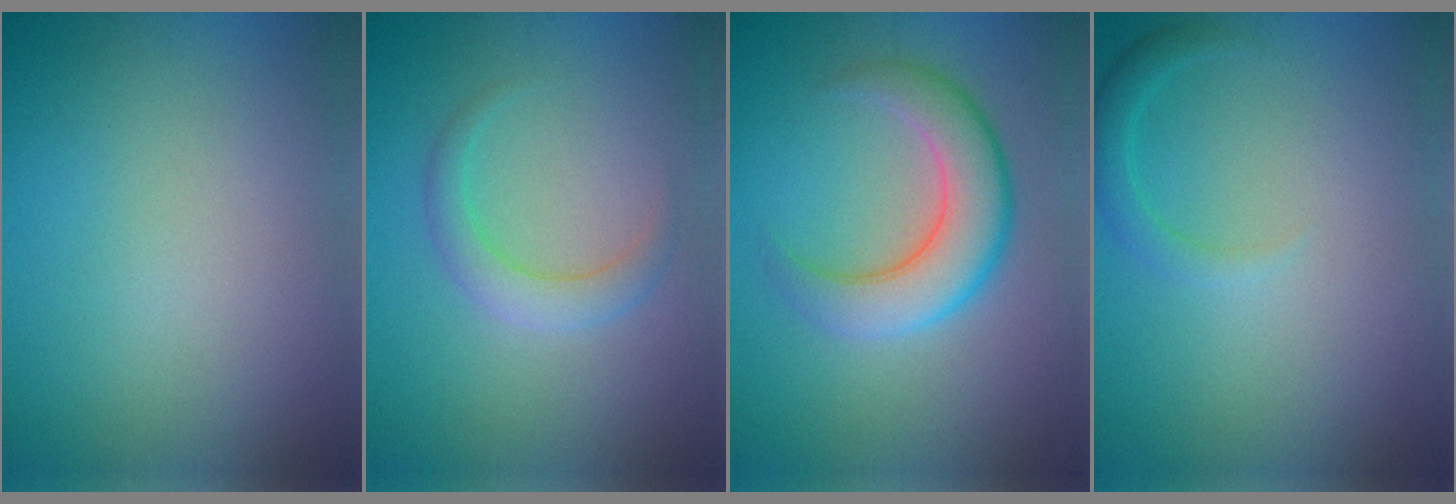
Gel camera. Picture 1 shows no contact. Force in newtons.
{"total": 2.4, "press": 2.4, "slide": 0.0}
{"total": 5.9, "press": 5.9, "slide": 0.5}
{"total": 1.6, "press": 1.6, "slide": 0.1}